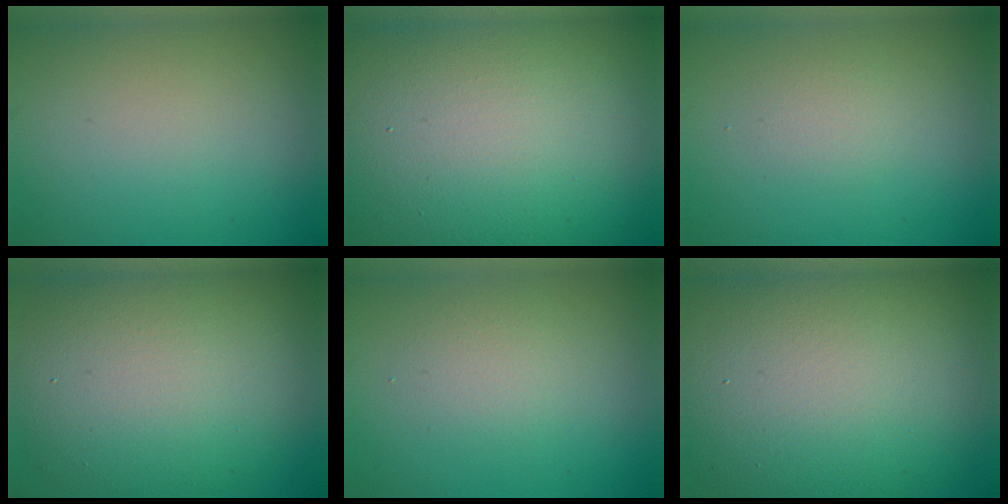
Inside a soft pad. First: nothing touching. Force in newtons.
{"total": 23.1, "press": 23.1, "slide": 1.2}
{"total": 1.2, "press": 1.2, "slide": 0.0}
{"total": 11.9, "press": 11.8, "slide": 0.5}
{"total": 1.9, "press": 1.9, "slide": 0.0}
{"total": 16.1, "press": 16.1, "slide": 1.2}